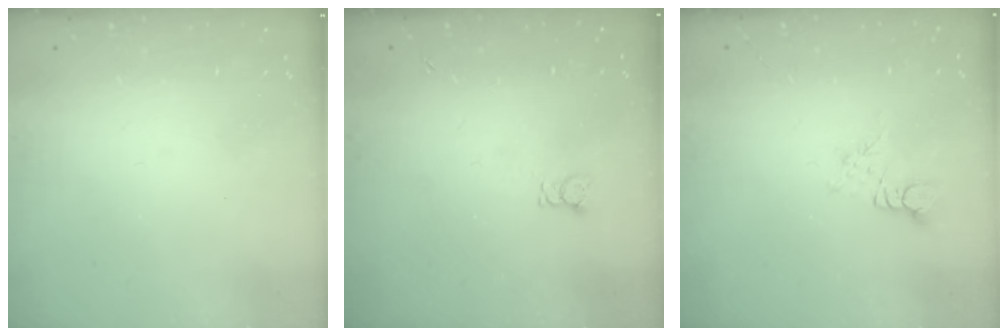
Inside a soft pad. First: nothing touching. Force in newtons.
{"total": 2.0, "press": 2.0, "slide": 0.3}
{"total": 3.6, "press": 3.6, "slide": 0.6}